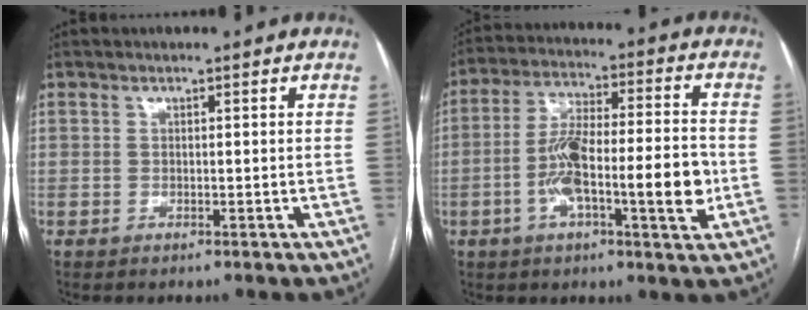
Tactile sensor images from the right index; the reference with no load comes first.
{"total": 14.5, "force": [-3.2, 2.8, 13.9], "torque": [-0.241, 0.015, -0.051]}